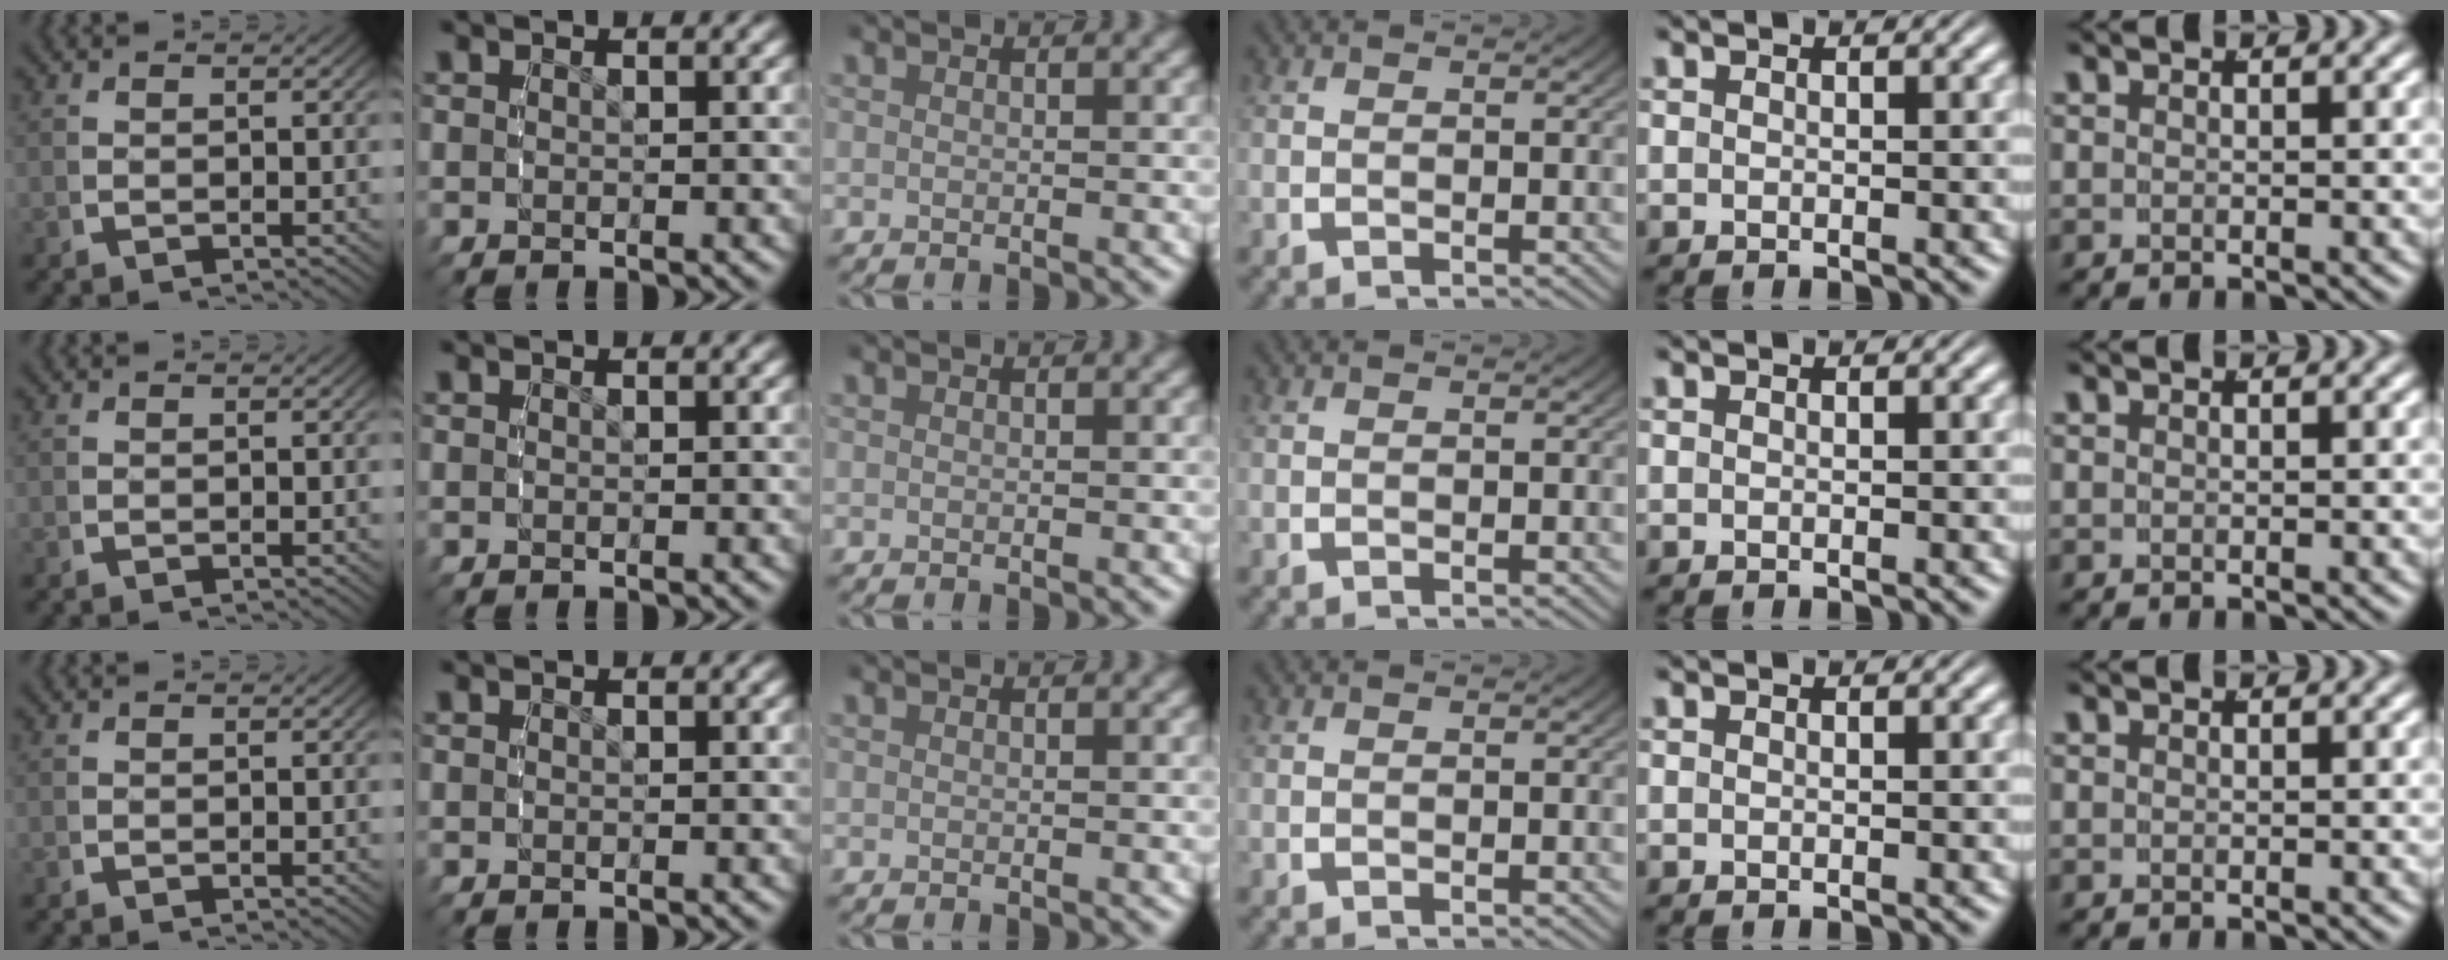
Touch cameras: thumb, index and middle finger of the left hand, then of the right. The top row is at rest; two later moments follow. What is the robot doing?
{"motion": "reach", "object": "photo album"}